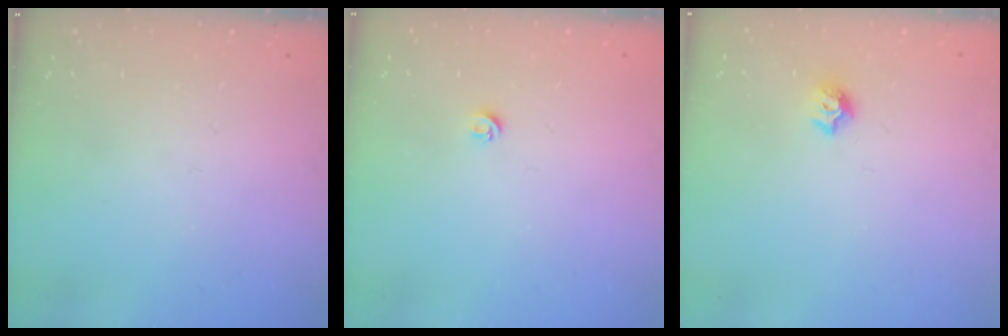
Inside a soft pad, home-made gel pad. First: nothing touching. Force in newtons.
{"total": 4.3, "press": 4.3, "slide": 0.4}
{"total": 6.7, "press": 6.7, "slide": 0.8}